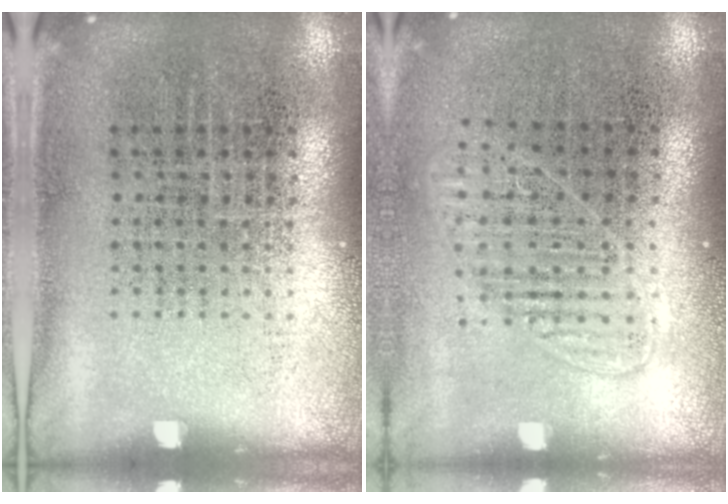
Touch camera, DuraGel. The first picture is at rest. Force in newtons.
{"total": 1.4, "press": 1.2, "slide": 0.7}